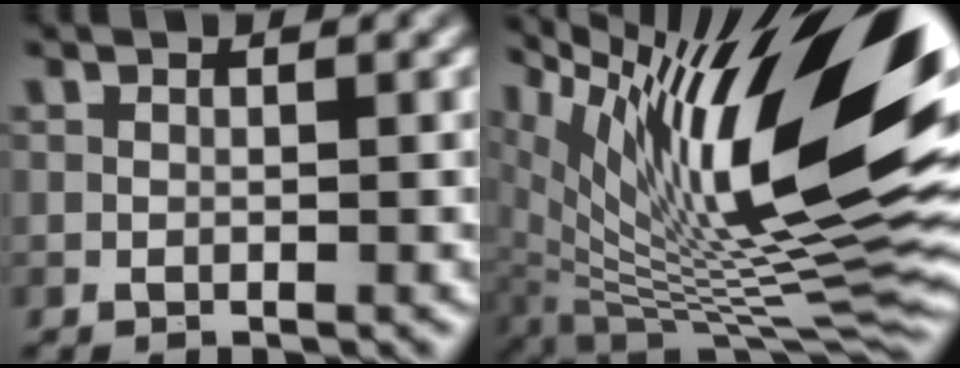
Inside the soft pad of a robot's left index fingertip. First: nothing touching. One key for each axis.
{"total": 17.5, "fx": 6.9, "fy": 5.1, "fz": 15.3, "tx": -0.250, "ty": 0.018, "tz": 0.130}